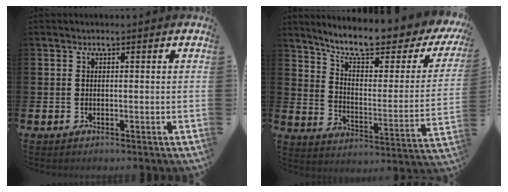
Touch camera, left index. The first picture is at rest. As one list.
[{"total": 9.5, "force": [8.1, 1.9, 4.6], "torque": [-0.114, -0.058, 0.134]}]